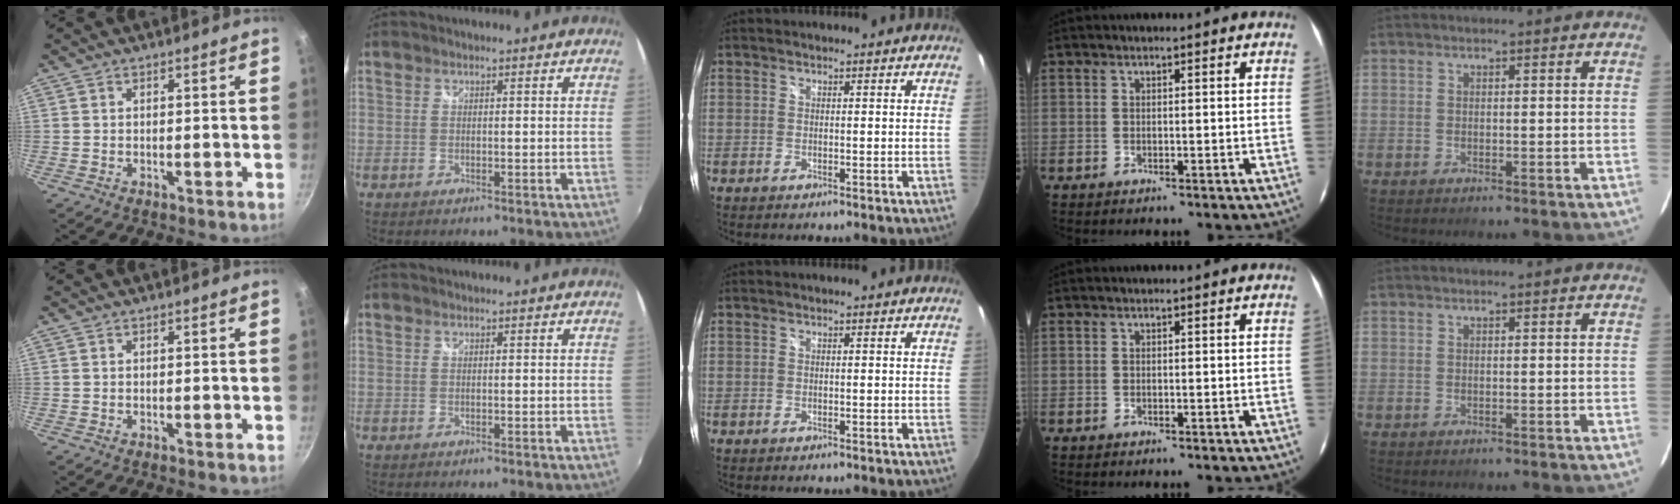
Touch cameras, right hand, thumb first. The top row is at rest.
{}